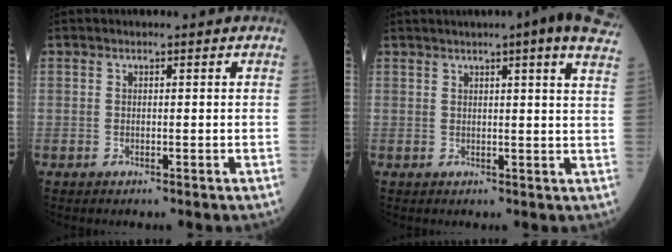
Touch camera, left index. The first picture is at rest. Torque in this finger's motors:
{"motor_torque": [1.07, -1.07, 0.68, 0.14]}